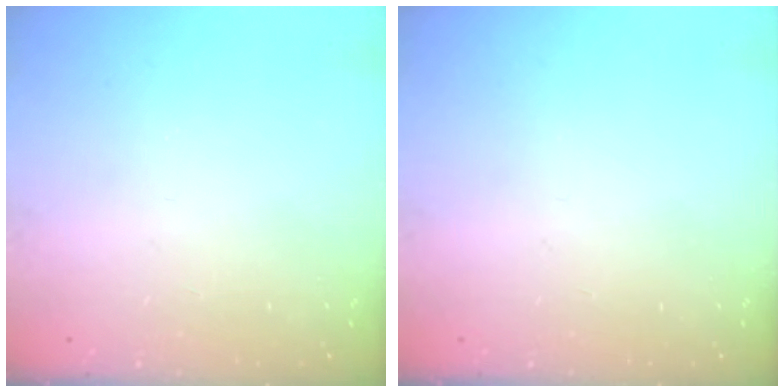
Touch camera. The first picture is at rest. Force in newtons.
{"total": 0.0}